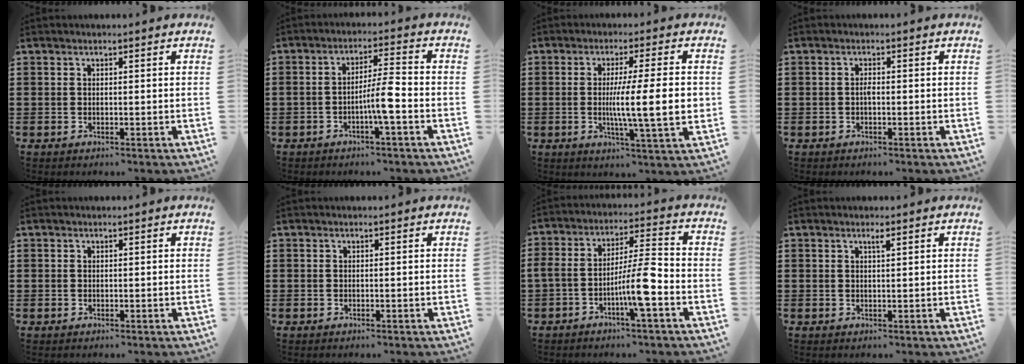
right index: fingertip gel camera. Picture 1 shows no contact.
{"total": 5.5, "force": [-2.1, 0.3, 5.1], "torque": [-0.096, 0.001, -0.043]}
{"total": 10.8, "force": [-0.6, 1.2, 10.7], "torque": [-0.174, -0.012, -0.016]}
{"total": 1.0, "force": [-0.3, 0.3, 1.0], "torque": [-0.021, -0.002, -0.005]}
{"total": 0.6, "force": [0.2, 0.6, 0.0], "torque": [-0.002, 0.004, 0.003]}
{"total": 0.0}
{"total": 8.8, "force": [-3.6, 1.6, 7.8], "torque": [-0.144, 0.006, -0.069]}
{"total": 1.0, "force": [0.6, 0.0, 0.8], "torque": [-0.017, -0.001, 0.011]}